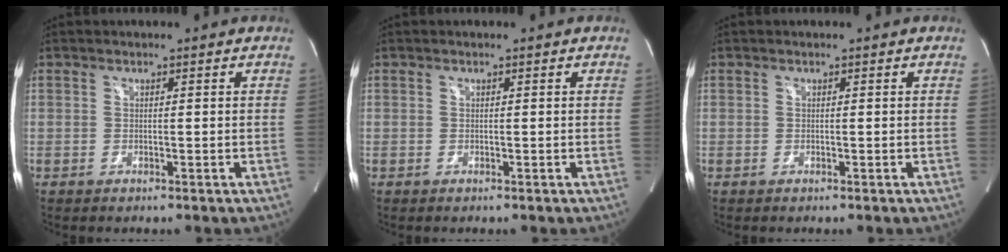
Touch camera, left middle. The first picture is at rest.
{"total": 0.0}
{"total": 0.0}